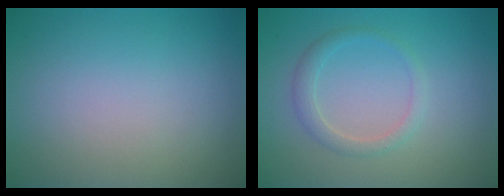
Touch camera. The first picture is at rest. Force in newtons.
{"total": 1.7, "press": 1.7, "slide": 0.0}